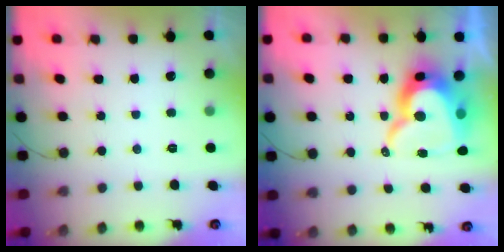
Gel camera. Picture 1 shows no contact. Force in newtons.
{"total": 17.9, "press": 17.8, "slide": 1.5}